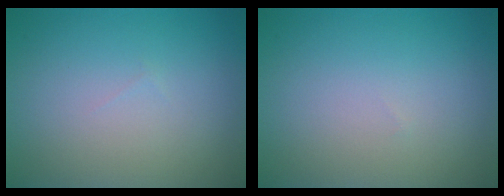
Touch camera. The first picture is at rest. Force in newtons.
{"total": 0.0}